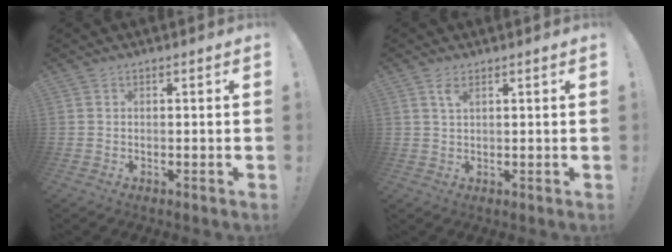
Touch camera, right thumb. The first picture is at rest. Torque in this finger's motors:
{"motor_torque": [-0.18, -0.24, -0.14, 0.09, 0.01]}